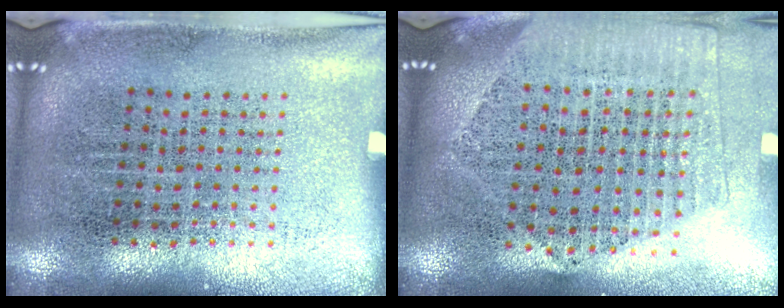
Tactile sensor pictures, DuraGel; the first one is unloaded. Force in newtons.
{"total": 2.1, "press": 1.9, "slide": 0.8}